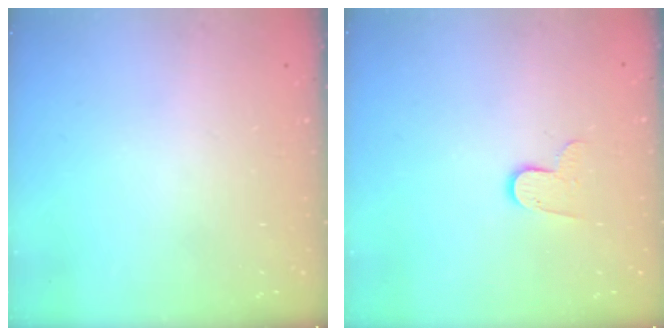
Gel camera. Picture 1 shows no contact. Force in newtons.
{"total": 7.2, "press": 7.2, "slide": 0.3}